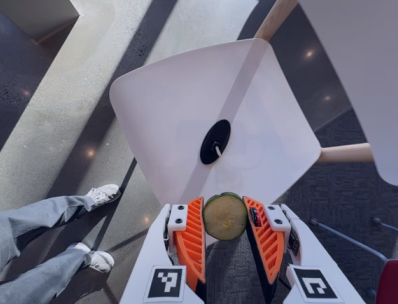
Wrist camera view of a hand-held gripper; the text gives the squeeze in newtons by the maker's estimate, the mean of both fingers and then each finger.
{"total": 9.4, "left": 9.7, "right": 9.0}